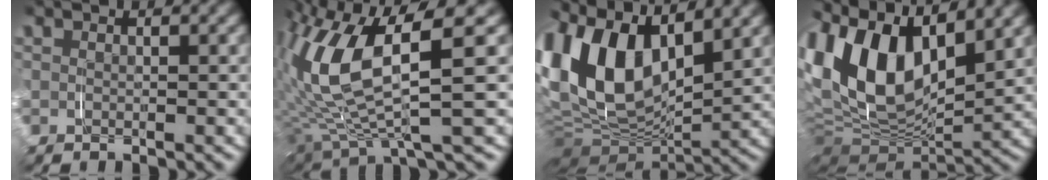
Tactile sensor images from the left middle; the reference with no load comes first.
{"total": 10.7, "force": [1.6, 5.4, 9.2], "torque": [-0.199, -0.008, 0.033]}
{"total": 14.8, "force": [2.7, 9.5, 10.9], "torque": [-0.236, -0.002, 0.047]}
{"total": 15.0, "force": [2.6, 9.4, 11.3], "torque": [-0.243, -0.005, 0.046]}